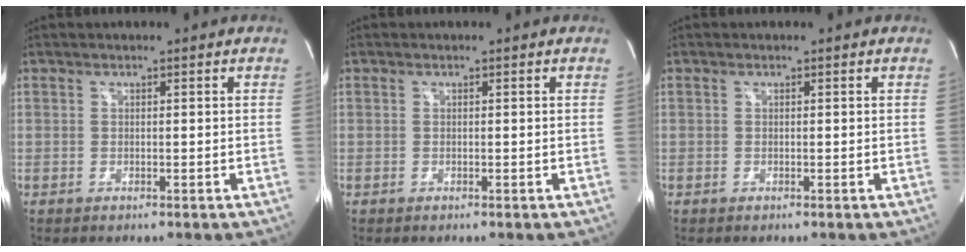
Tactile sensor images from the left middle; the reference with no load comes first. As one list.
[{"total": 0.0}, {"total": 0.0}]